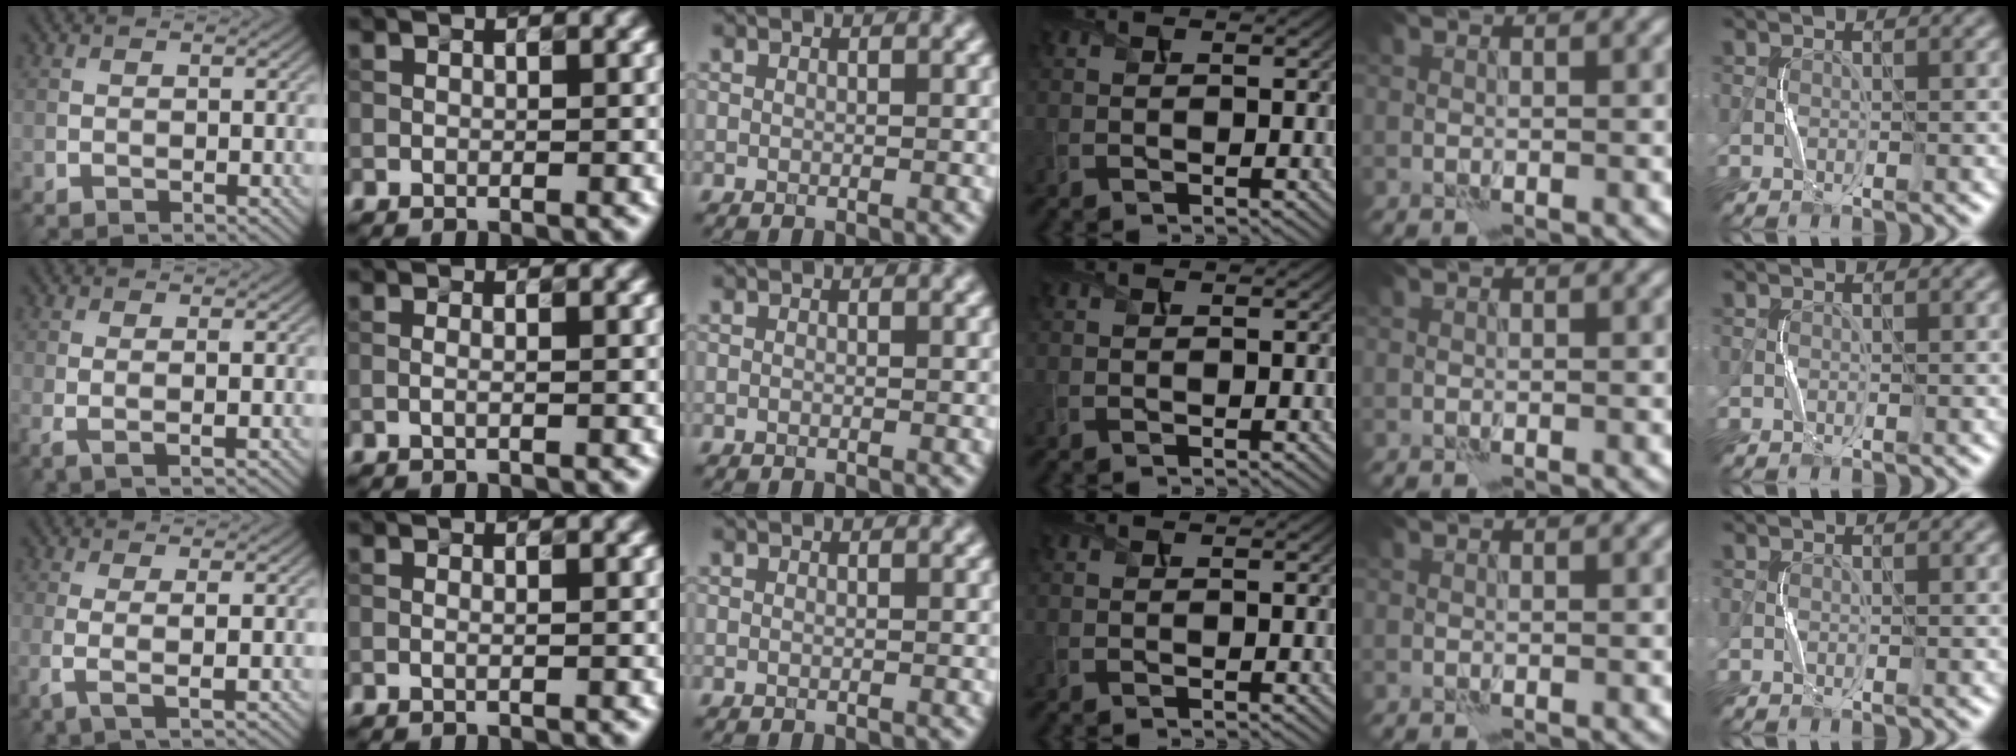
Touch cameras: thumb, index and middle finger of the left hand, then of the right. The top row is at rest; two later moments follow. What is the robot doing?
{"motion": "squeeze", "object": "sponge"}